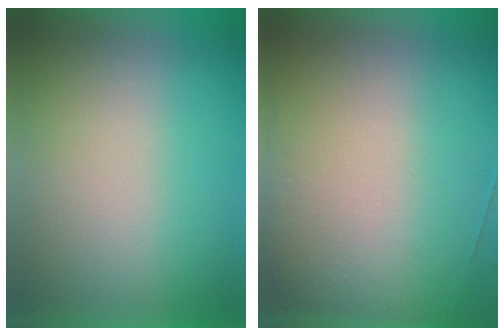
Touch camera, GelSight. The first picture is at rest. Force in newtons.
{"total": 1.7}